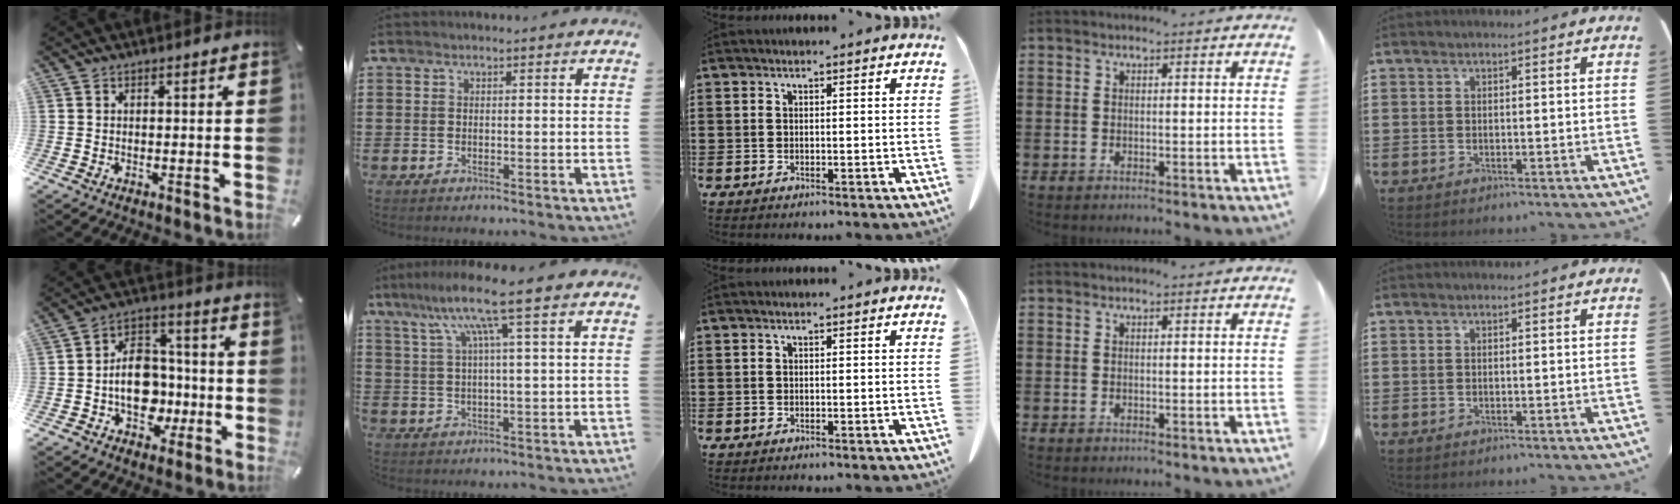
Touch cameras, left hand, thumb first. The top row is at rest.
{"thumb": {"total": 12.9, "force": [-2.8, 10.0, 7.7], "torque": [-0.125, 0.021, -0.045]}, "index": {"total": 10.0, "force": [5.3, -0.1, 8.4], "torque": [-0.176, -0.002, 0.088]}}